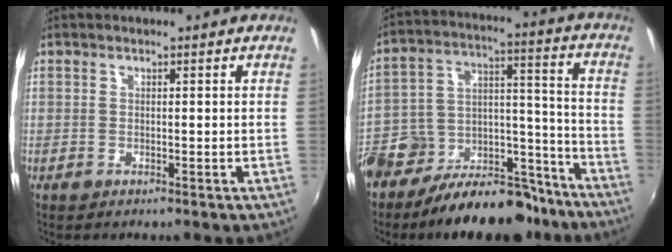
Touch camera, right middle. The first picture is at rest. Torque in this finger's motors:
{"motor_torque": [0.98, -1.16, 0.29, 0.13]}